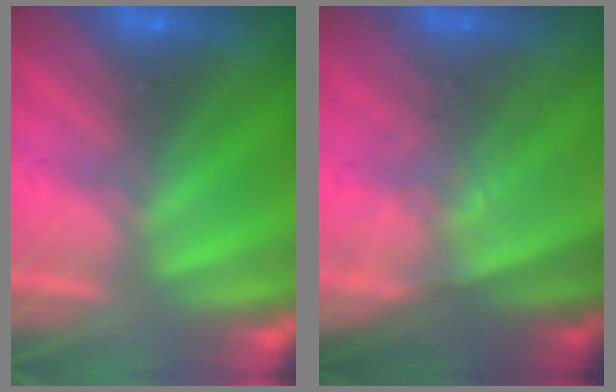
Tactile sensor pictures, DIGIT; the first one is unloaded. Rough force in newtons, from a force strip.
{"total": 1.4}